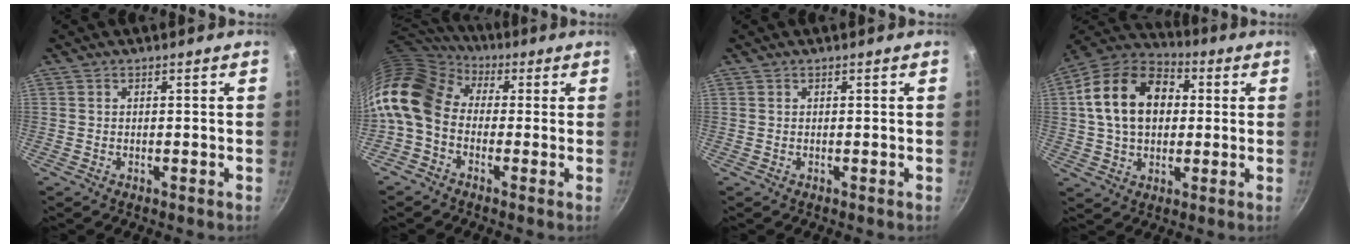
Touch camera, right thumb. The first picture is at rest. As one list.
[{"total": 16.0, "force": [0.3, 11.8, 10.8], "torque": [-0.219, 0.033, -0.018]}, {"total": 0.0}, {"total": 17.9, "force": [2.7, 12.8, 12.2], "torque": [-0.187, 0.028, 0.033]}]